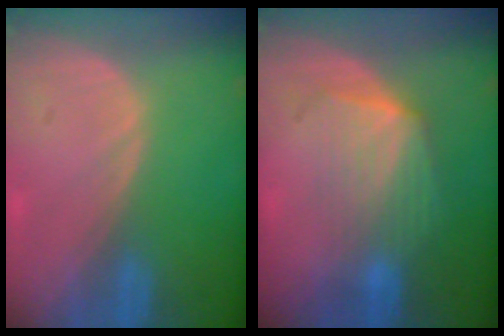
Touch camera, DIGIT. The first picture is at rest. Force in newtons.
{"total": 7.1, "press": 6.5, "slide": 2.9}